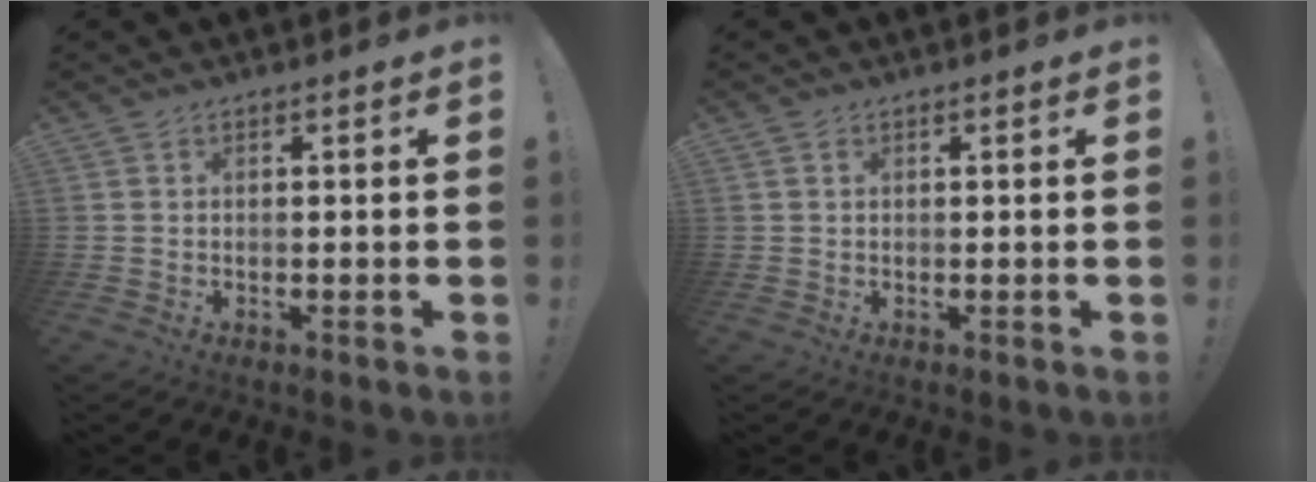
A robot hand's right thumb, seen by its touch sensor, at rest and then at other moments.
{"total": 0.6, "force": [0.4, 0.4, 0.2], "torque": [0.001, -0.001, 0.007]}